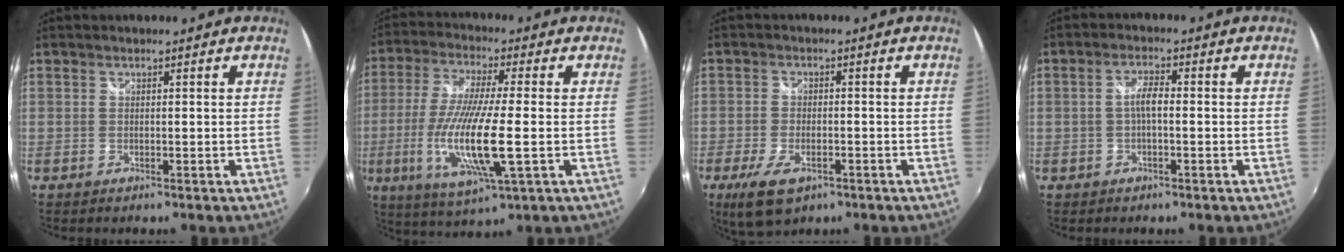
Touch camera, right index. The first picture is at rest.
{"total": 15.7, "force": [-3.4, 2.2, 15.1], "torque": [-0.306, -0.025, -0.059]}
{"total": 8.3, "force": [-4.6, 3.9, 5.7], "torque": [-0.134, -0.022, -0.081]}
{"total": 3.0, "force": [-0.5, 0.8, 2.9], "torque": [-0.057, 0.008, -0.009]}